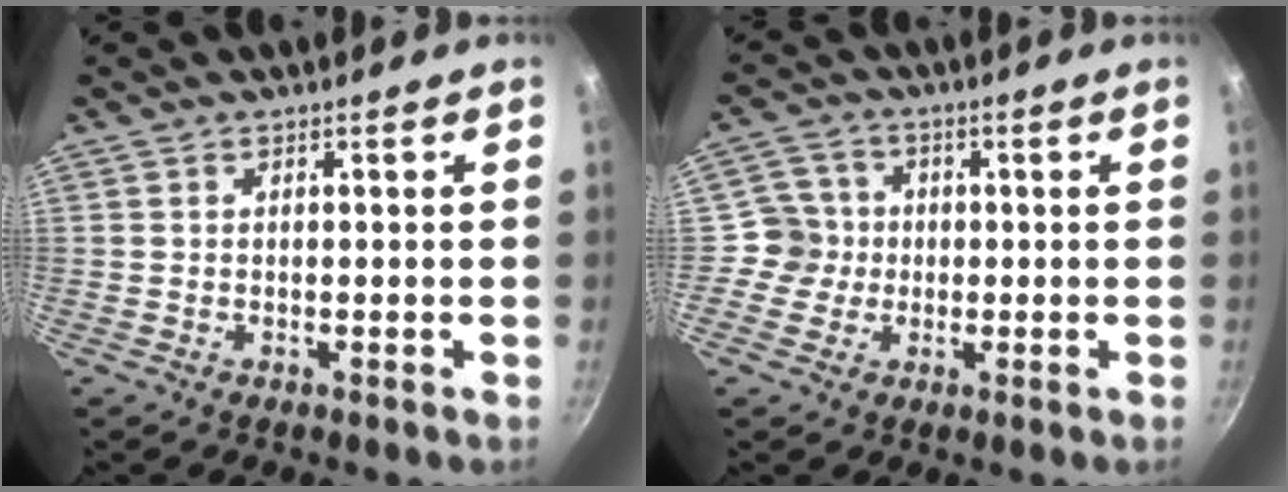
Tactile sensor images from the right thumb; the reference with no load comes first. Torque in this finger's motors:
{"motor_torque": [-0.04, -0.19, 0.61, -0.18, 0.02]}